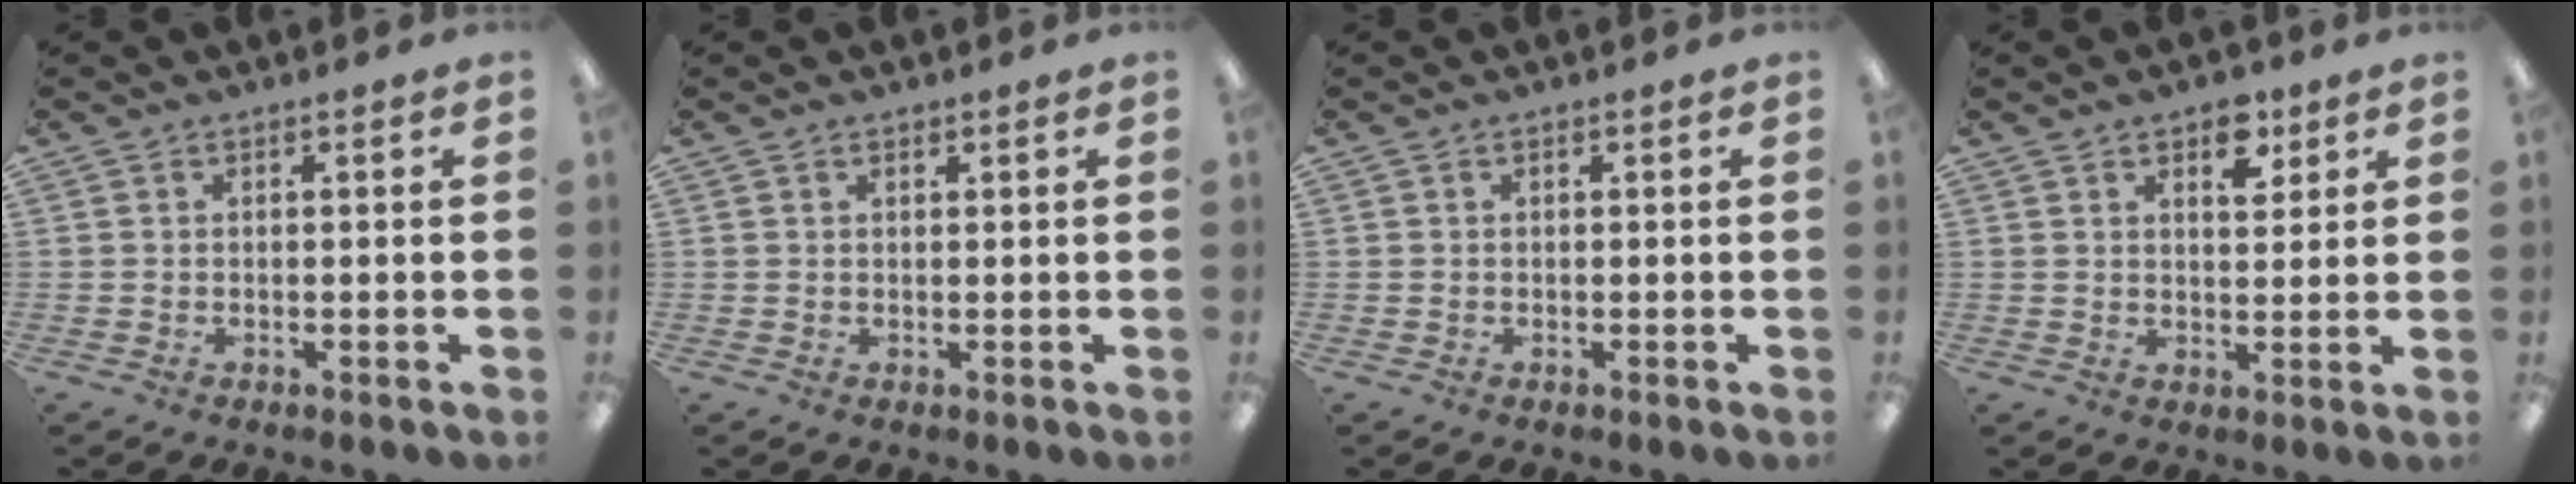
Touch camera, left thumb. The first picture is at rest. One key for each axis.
{"total": 0.7, "fx": 0.6, "fy": 0.3, "fz": 0.2, "tx": -0.005, "ty": 0.001, "tz": 0.011}
{"total": 0.0}
{"total": 6.6, "fx": 4.1, "fy": 3.6, "fz": 3.7, "tx": -0.026, "ty": -0.020, "tz": 0.064}